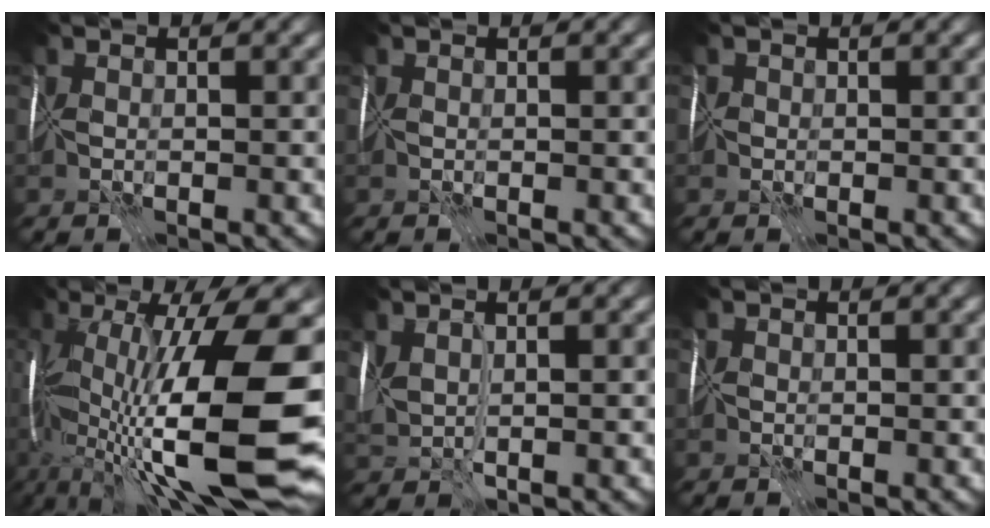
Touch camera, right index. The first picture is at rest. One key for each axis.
{"total": 0.0}
{"total": 0.6, "fx": 0.0, "fy": 0.6, "fz": -0.1, "tx": 0.008, "ty": 0.002, "tz": -0.006}
{"total": 17.1, "fx": -2.5, "fy": 5.2, "fz": 16.1, "tx": -0.286, "ty": 0.012, "tz": -0.050}
{"total": 2.9, "fx": 0.9, "fy": 1.4, "fz": 2.4, "tx": -0.058, "ty": 0.001, "tz": 0.022}
{"total": 0.0}